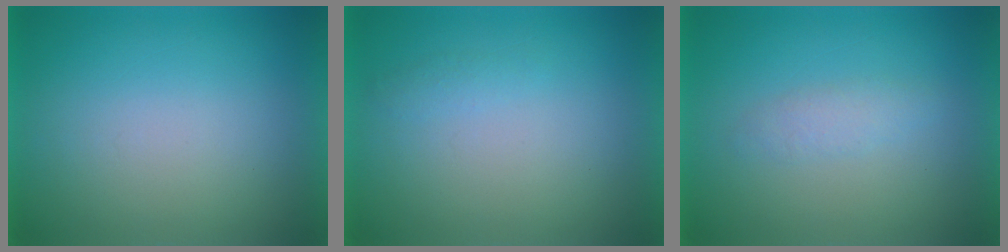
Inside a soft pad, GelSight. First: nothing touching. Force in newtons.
{"total": 1.2}
{"total": 1.9}